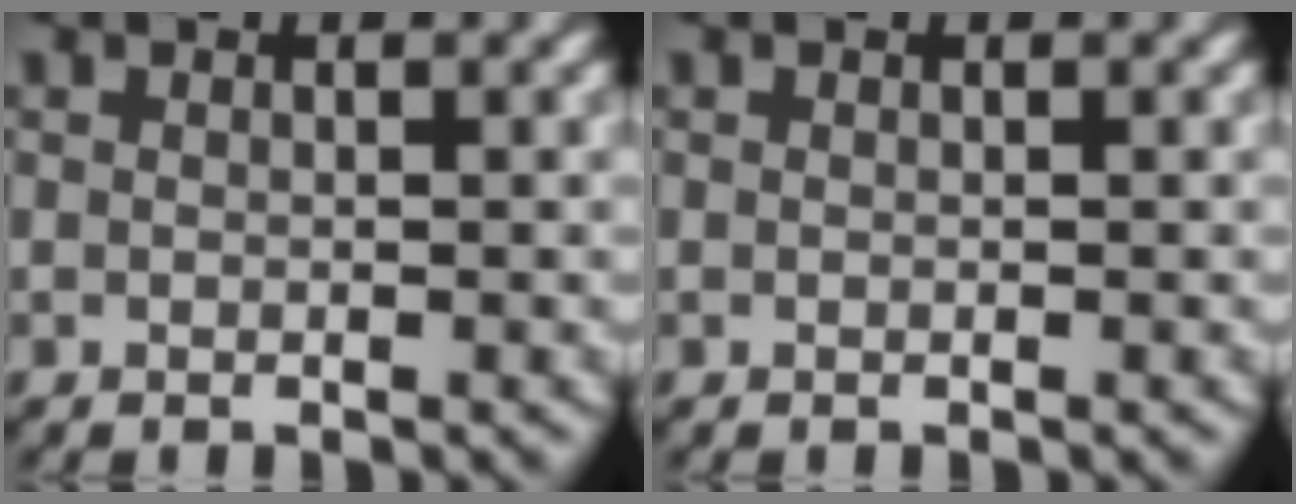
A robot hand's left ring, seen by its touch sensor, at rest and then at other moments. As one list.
[{"total": 0.0}]